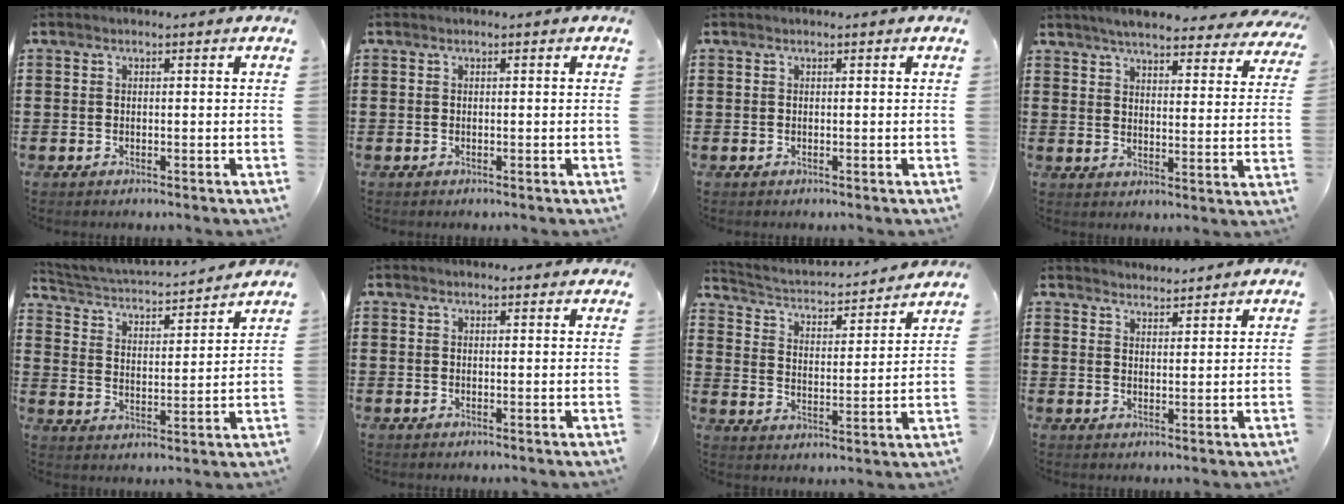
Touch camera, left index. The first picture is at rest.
{"total": 0.0}
{"total": 0.0}
{"total": 5.3, "force": [5.1, 0.2, 1.7], "torque": [-0.054, -0.025, 0.088]}
{"total": 2.9, "force": [2.9, 0.2, 0.6], "torque": [-0.032, -0.028, 0.039]}
{"total": 1.0, "force": [0.9, 0.4, 0.2], "torque": [-0.005, 0.002, 0.017]}
{"total": 2.4, "force": [2.2, 0.5, 0.5], "torque": [-0.029, -0.029, 0.027]}
{"total": 1.9, "force": [1.9, 0.0, -0.1], "torque": [-0.002, -0.001, 0.038]}